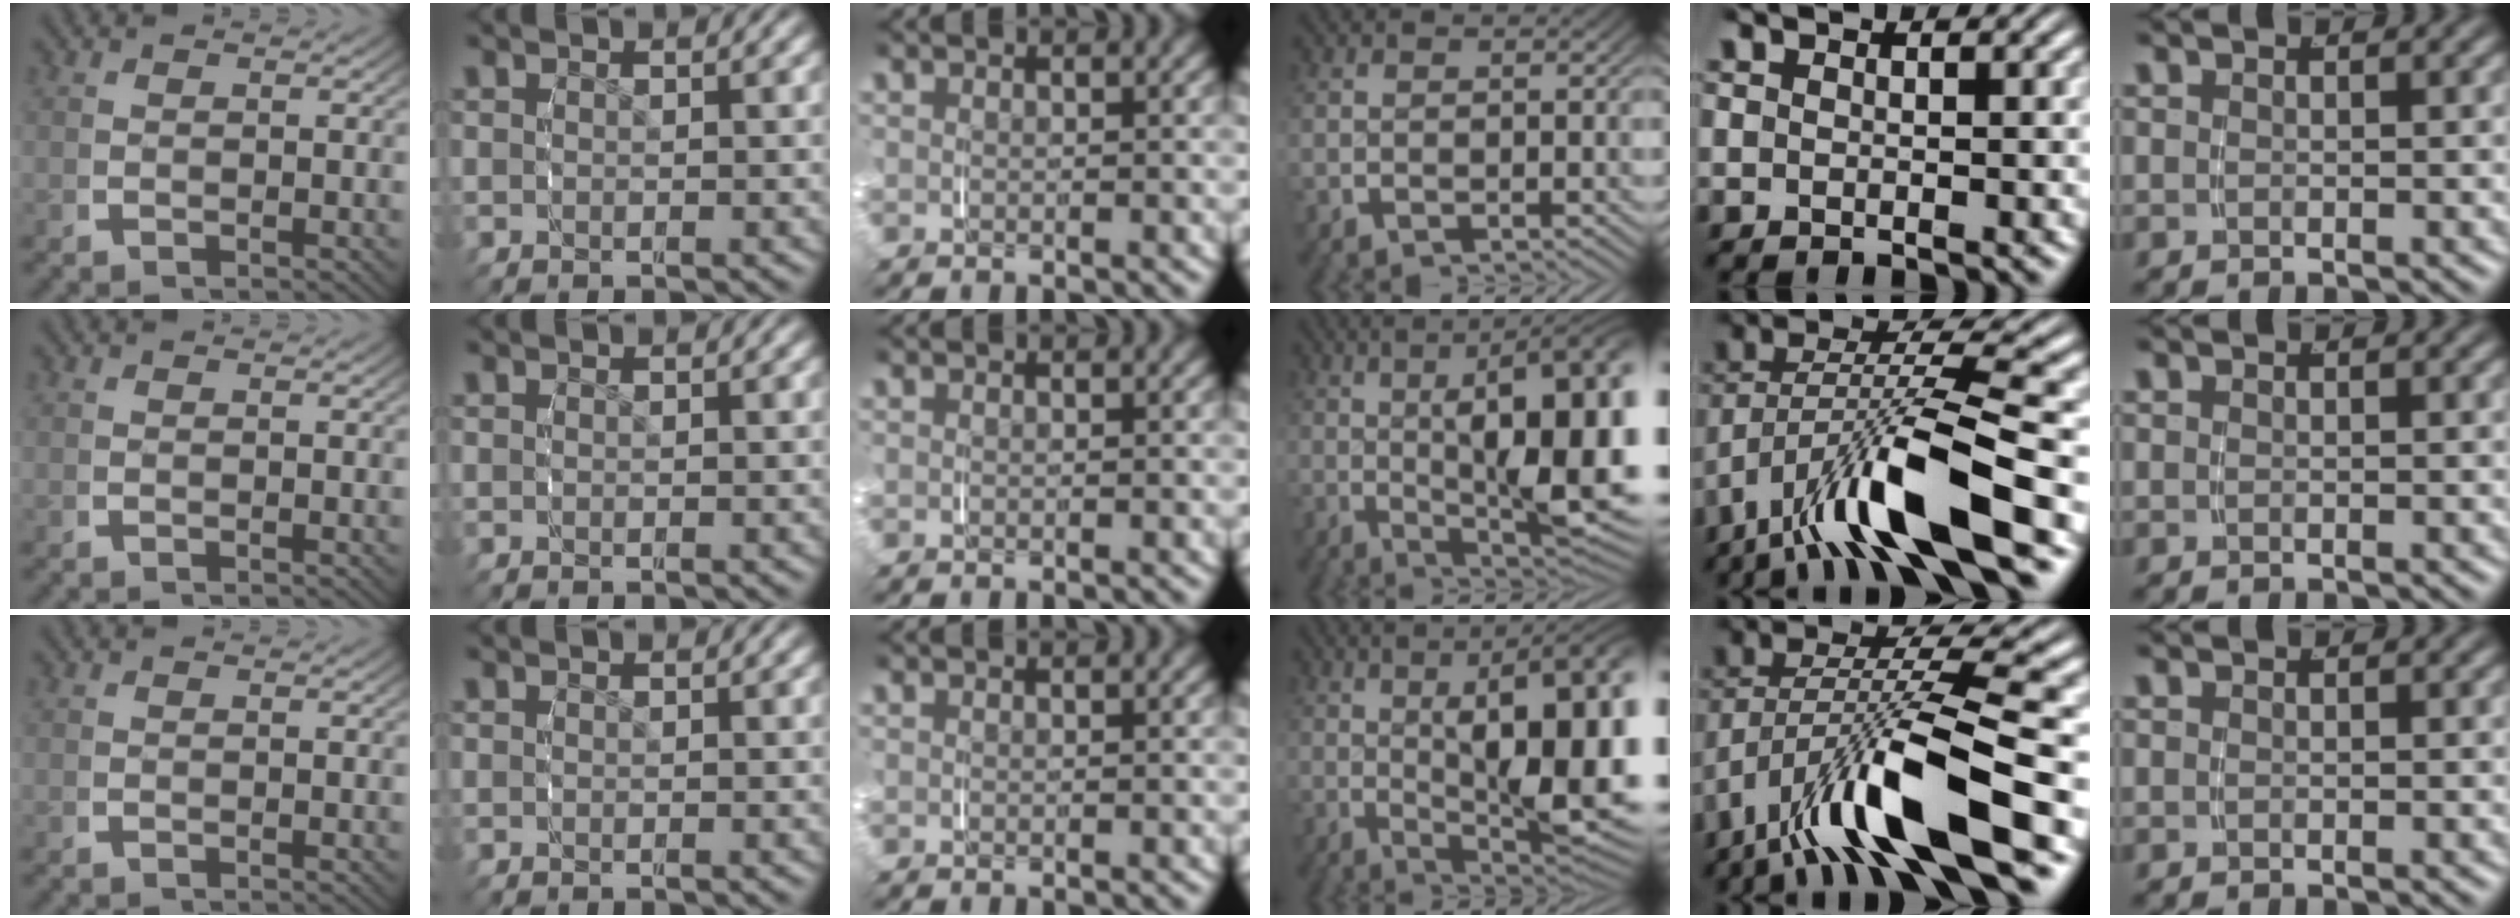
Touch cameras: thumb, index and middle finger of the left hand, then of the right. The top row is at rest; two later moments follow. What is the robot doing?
{"motion": "grasp_and_lifting", "object": "glasses case"}